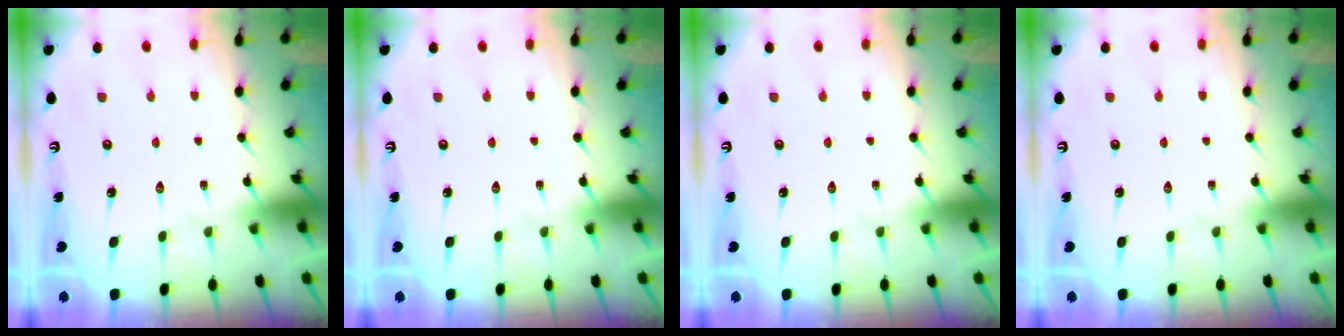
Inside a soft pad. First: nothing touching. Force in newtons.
{"total": 0.0}
{"total": 0.0}
{"total": 0.0}